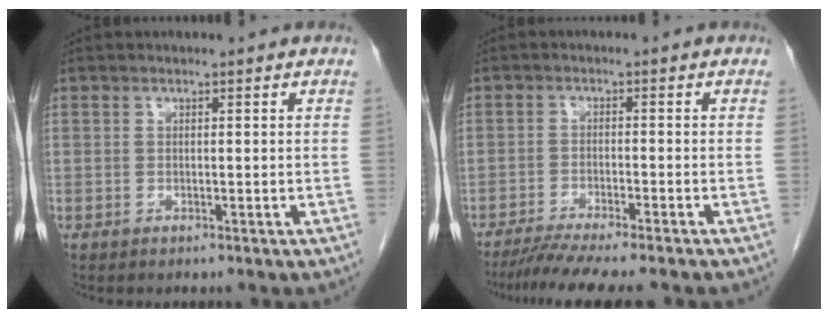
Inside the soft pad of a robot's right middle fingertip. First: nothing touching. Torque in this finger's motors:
{"motor_torque": [1.15, -0.99, 0.13, 0.07]}